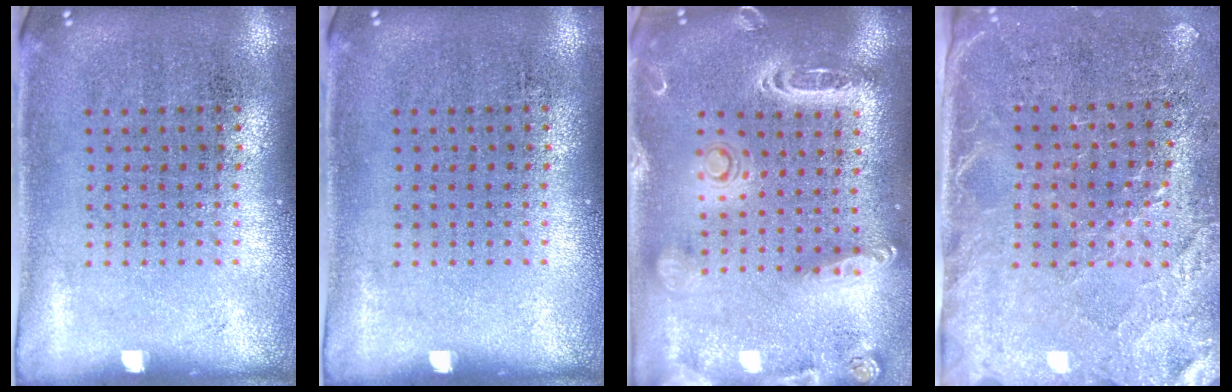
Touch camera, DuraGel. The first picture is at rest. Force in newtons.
{"total": 0.0}
{"total": 2.5, "press": 2.3, "slide": 1.1}
{"total": 3.2, "press": 2.9, "slide": 1.4}